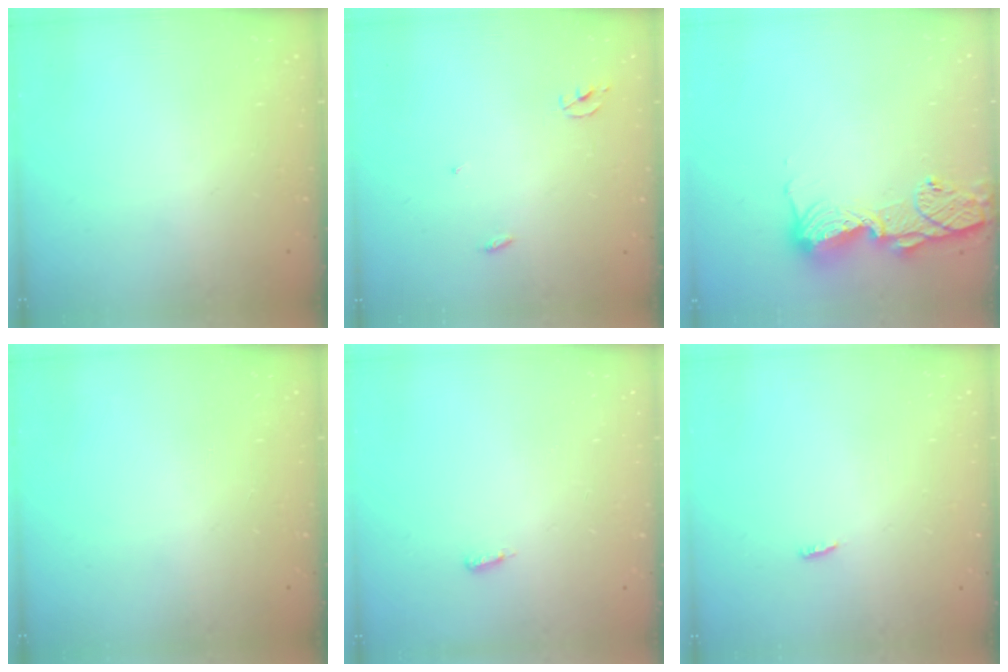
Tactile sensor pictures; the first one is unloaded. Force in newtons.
{"total": 2.3, "press": 2.3, "slide": 0.2}
{"total": 14.3, "press": 14.2, "slide": 1.3}
{"total": 0.0}
{"total": 3.6, "press": 2.7, "slide": 2.4}
{"total": 2.8, "press": 2.7, "slide": 0.8}